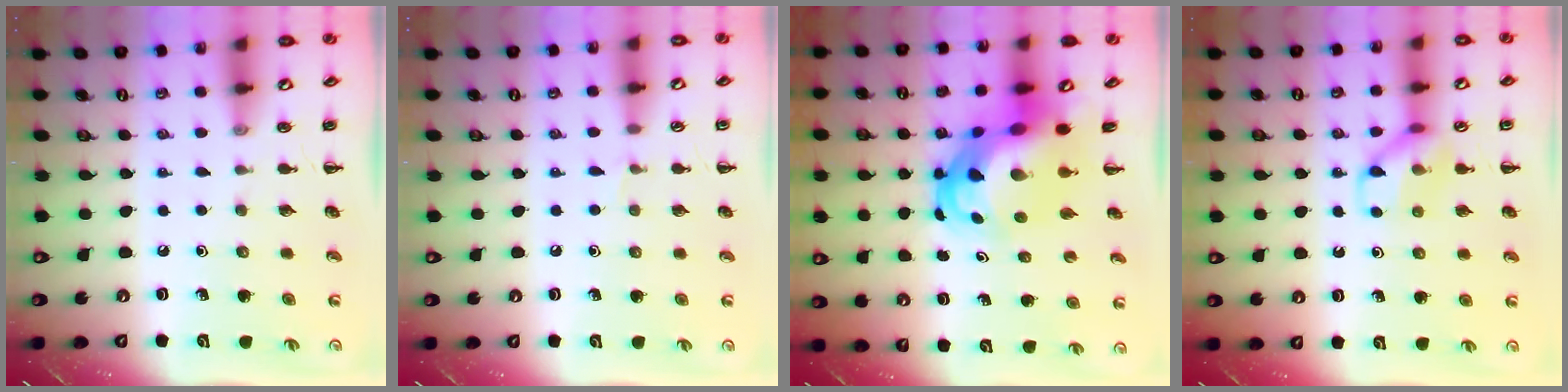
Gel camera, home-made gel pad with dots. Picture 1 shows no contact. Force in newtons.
{"total": 3.1, "press": 2.9, "slide": 1.1}
{"total": 9.7, "press": 9.3, "slide": 2.7}
{"total": 10.9, "press": 10.8, "slide": 1.1}